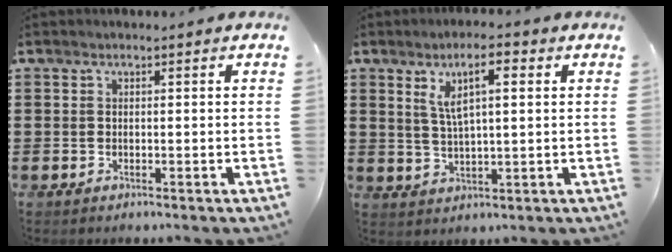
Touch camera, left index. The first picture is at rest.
{"total": 6.7, "force": [2.8, 2.1, 5.8], "torque": [-0.120, 0.011, 0.045]}